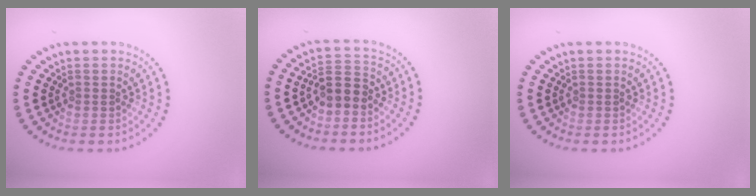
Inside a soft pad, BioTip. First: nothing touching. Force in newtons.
{"total": 2.6, "press": 2.3, "slide": 1.1}
{"total": 0.0}